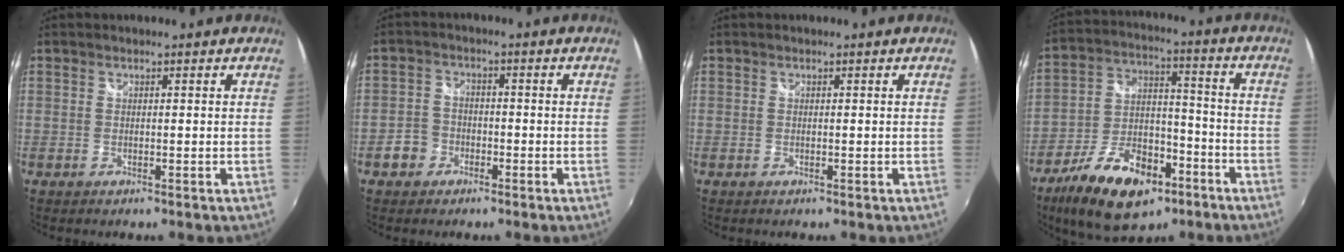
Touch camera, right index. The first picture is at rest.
{"total": 4.2, "force": [-2.3, 3.4, 1.0], "torque": [-0.025, 0.014, -0.041]}
{"total": 0.0}
{"total": 18.6, "force": [-10.7, 9.6, 11.9], "torque": [-0.234, 0.000, -0.172]}